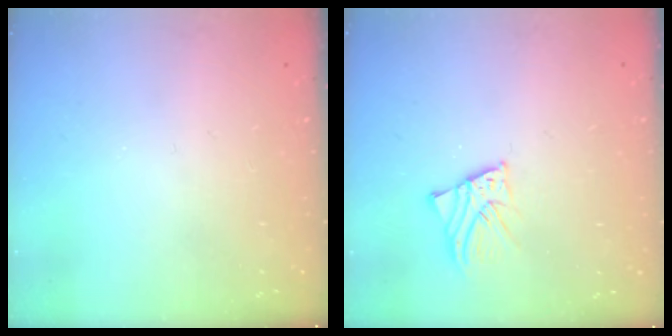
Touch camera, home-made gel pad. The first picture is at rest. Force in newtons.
{"total": 2.3, "press": 2.3, "slide": 0.1}